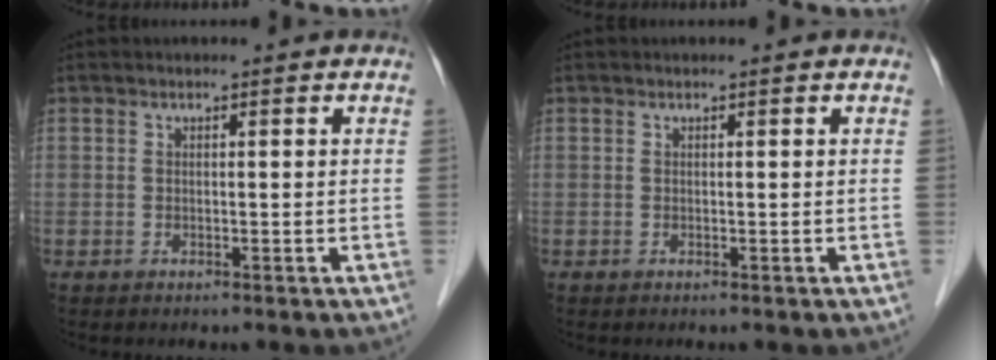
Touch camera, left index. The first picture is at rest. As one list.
[{"total": 0.0}]